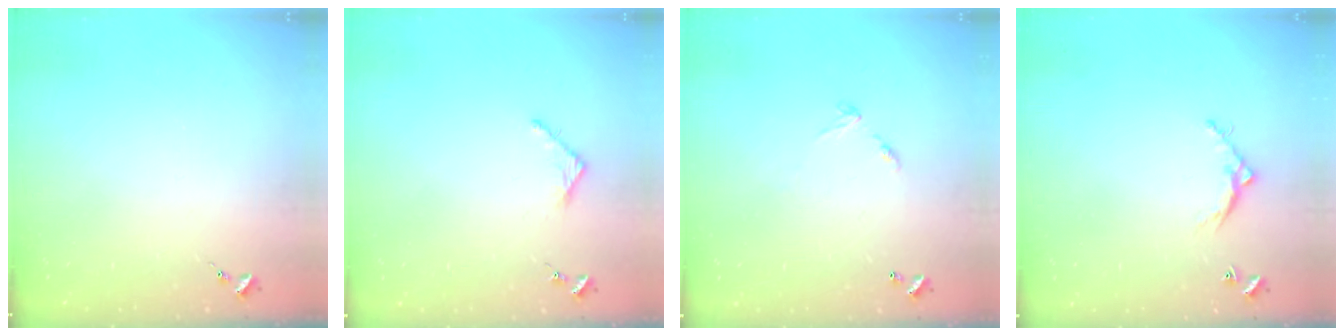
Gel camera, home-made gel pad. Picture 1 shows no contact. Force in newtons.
{"total": 3.5, "press": 3.5, "slide": 0.3}
{"total": 6.0, "press": 6.0, "slide": 0.5}
{"total": 6.0, "press": 6.0, "slide": 0.3}